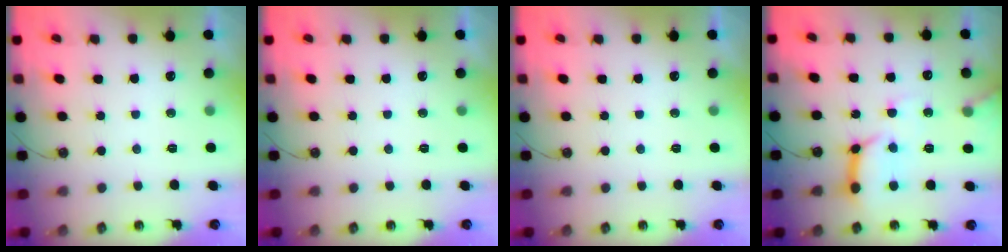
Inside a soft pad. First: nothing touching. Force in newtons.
{"total": 0.0}
{"total": 0.0}
{"total": 12.4, "press": 12.4, "slide": 0.8}